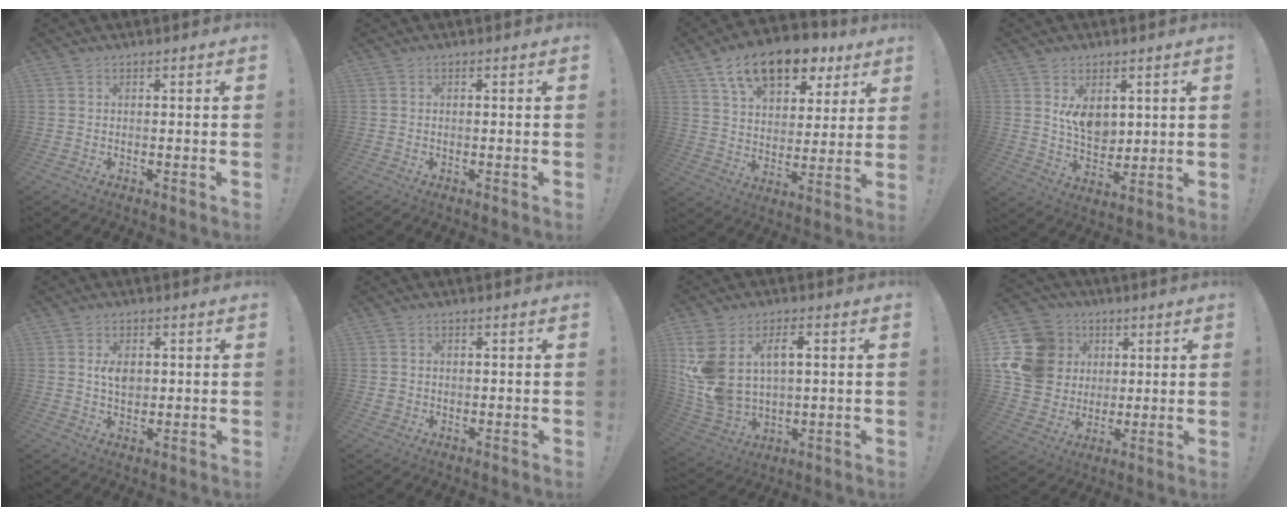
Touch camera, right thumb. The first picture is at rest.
{"total": 0.0}
{"total": 16.9, "force": [10.7, 9.1, 9.3], "torque": [-0.151, -0.061, 0.192]}
{"total": 8.7, "force": [3.5, 6.1, 5.1], "torque": [-0.069, -0.018, 0.071]}
{"total": 4.4, "force": [0.8, 2.9, 3.2], "torque": [-0.041, -0.002, 0.012]}
{"total": 1.5, "force": [0.4, 1.4, 0.3], "torque": [0.002, -0.002, 0.007]}
{"total": 13.2, "force": [4.3, 8.2, 9.3], "torque": [-0.191, -0.017, 0.083]}
{"total": 18.1, "force": [3.9, 15.8, 8.0], "torque": [-0.139, -0.009, 0.095]}